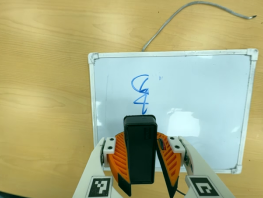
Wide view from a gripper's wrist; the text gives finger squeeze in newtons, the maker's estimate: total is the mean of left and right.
{"total": 9.6, "left": 9.3, "right": 9.8}